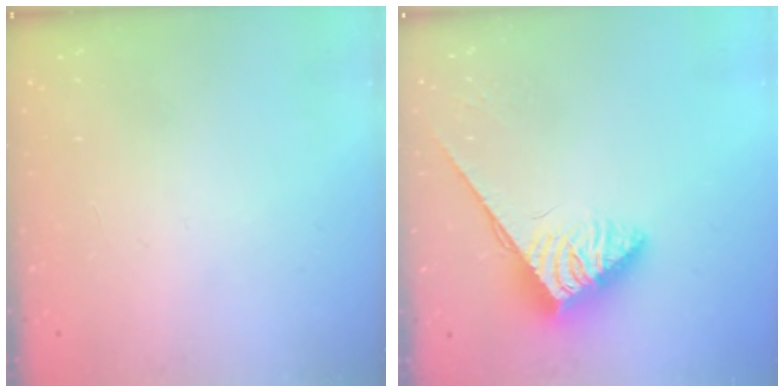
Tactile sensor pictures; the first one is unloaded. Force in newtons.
{"total": 3.9, "press": 3.9, "slide": 0.5}